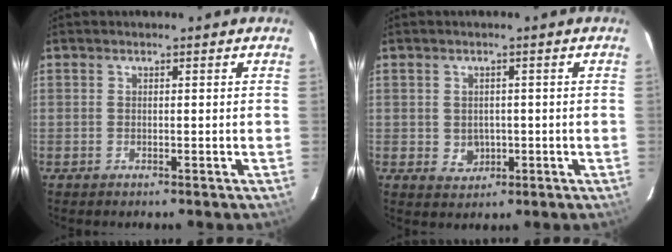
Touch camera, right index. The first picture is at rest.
{"total": 3.4, "force": [-0.3, 3.1, 1.4], "torque": [-0.026, 0.004, 0.007]}